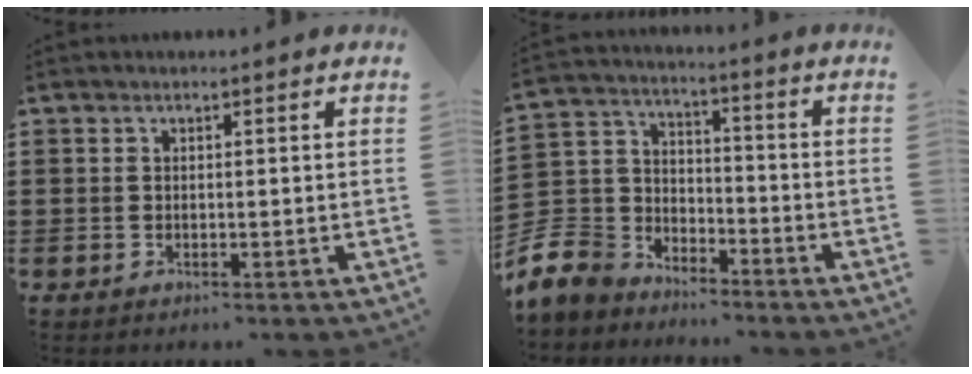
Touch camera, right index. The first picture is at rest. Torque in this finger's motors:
{"motor_torque": [-0.65, 1.49, -1.05, -0.21]}